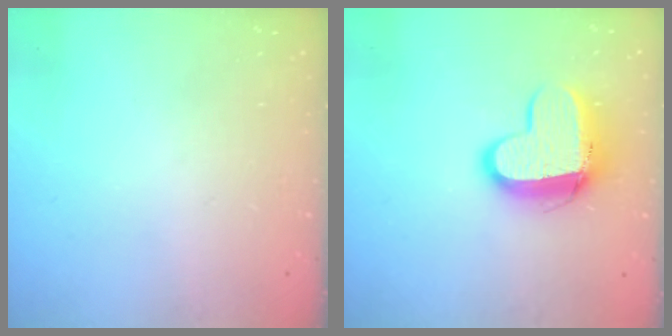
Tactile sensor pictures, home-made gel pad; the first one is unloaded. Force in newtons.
{"total": 12.1, "press": 12.0, "slide": 0.9}